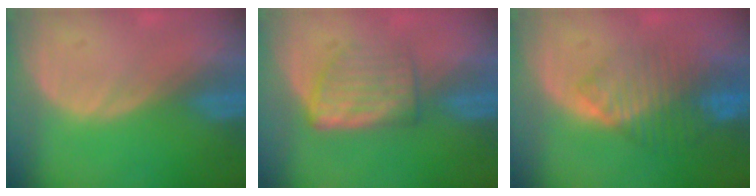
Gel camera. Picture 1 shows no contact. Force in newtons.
{"total": 5.9, "press": 5.3, "slide": 2.6}
{"total": 8.2, "press": 7.2, "slide": 3.9}